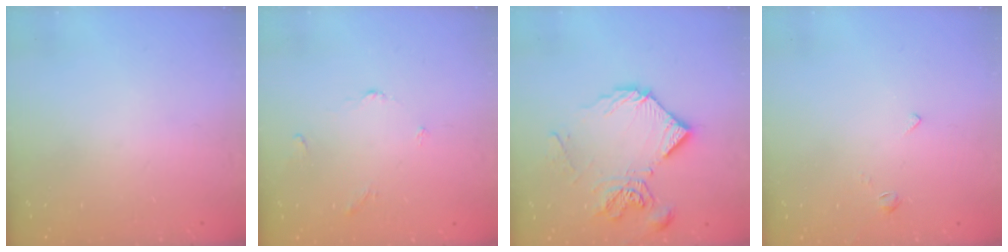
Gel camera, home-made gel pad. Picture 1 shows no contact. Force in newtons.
{"total": 2.9, "press": 2.9, "slide": 0.5}
{"total": 11.0, "press": 11.0, "slide": 1.2}
{"total": 2.2, "press": 2.2, "slide": 0.5}